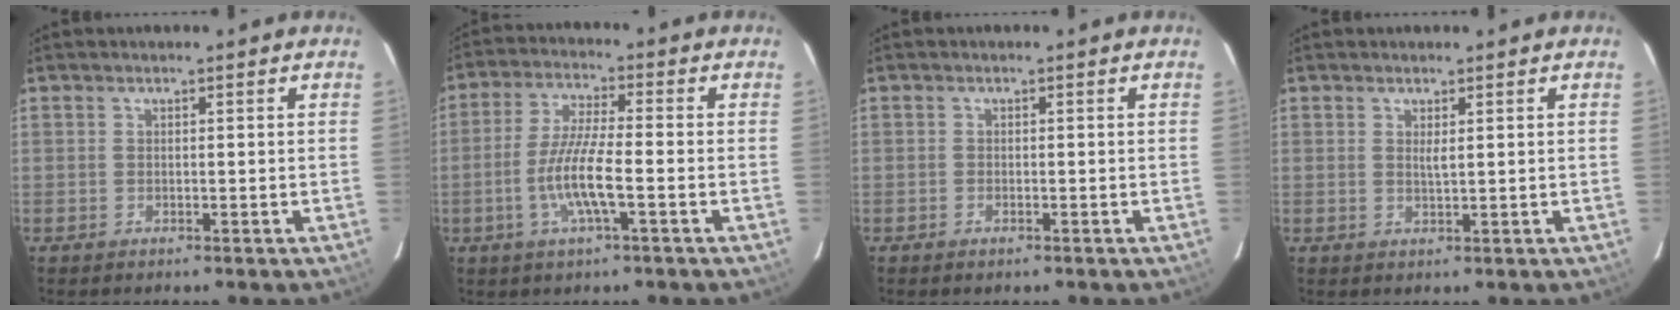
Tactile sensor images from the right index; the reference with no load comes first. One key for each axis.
{"total": 8.9, "fx": -2.8, "fy": 1.0, "fz": 8.4, "tx": -0.168, "ty": -0.006, "tz": -0.054}
{"total": 1.0, "fx": -0.7, "fy": 0.5, "fz": 0.5, "tx": -0.009, "ty": -0.002, "tz": -0.013}
{"total": 0.8, "fx": 0.4, "fy": 0.0, "fz": 0.7, "tx": -0.013, "ty": 0.000, "tz": 0.008}